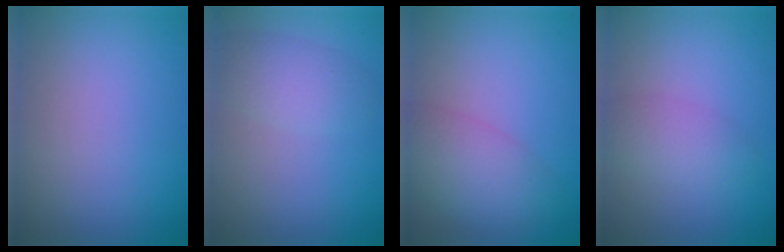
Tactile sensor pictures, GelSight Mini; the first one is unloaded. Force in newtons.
{"total": 2.9, "press": 2.9, "slide": 0.0}
{"total": 4.6, "press": 4.6, "slide": 0.3}
{"total": 1.9, "press": 1.9, "slide": 0.1}